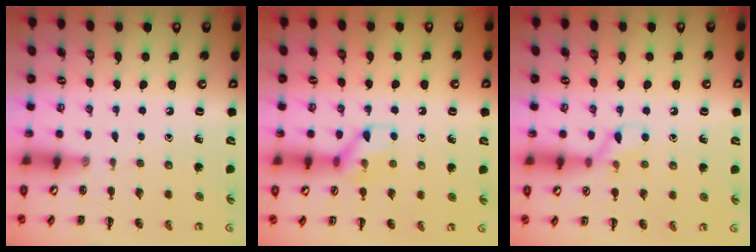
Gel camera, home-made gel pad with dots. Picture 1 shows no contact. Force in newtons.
{"total": 9.2, "press": 9.2, "slide": 0.7}
{"total": 7.1, "press": 6.9, "slide": 1.5}